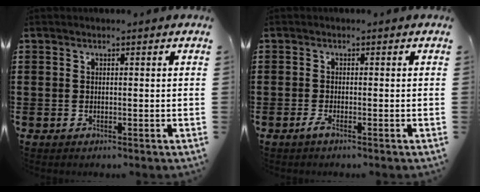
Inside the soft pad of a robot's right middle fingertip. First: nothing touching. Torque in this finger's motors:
{"motor_torque": [0.43, -0.14, 0.01, 0.04]}